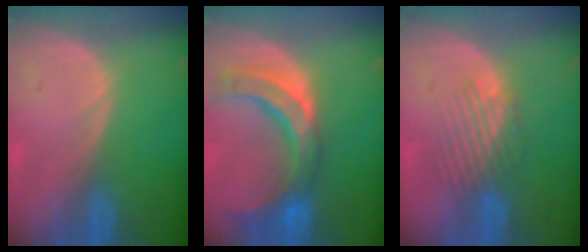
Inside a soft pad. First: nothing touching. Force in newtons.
{"total": 10.6, "press": 9.3, "slide": 5.0}
{"total": 4.8, "press": 4.4, "slide": 1.9}